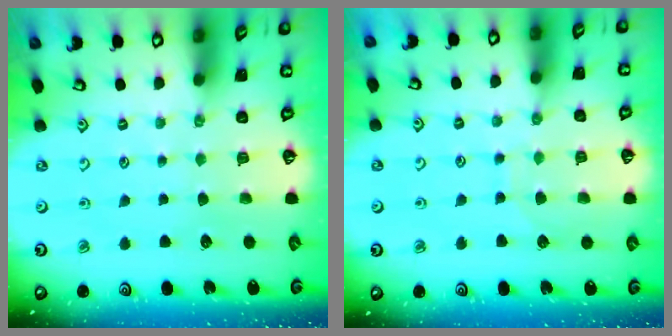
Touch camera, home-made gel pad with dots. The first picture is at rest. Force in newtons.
{"total": 6.7, "press": 6.7, "slide": 0.6}